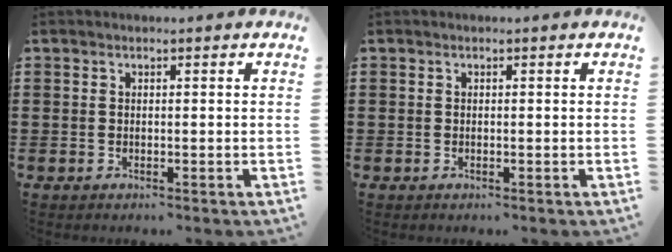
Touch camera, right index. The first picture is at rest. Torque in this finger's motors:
{"motor_torque": [-0.02, 0.03, 0.00, 0.01]}